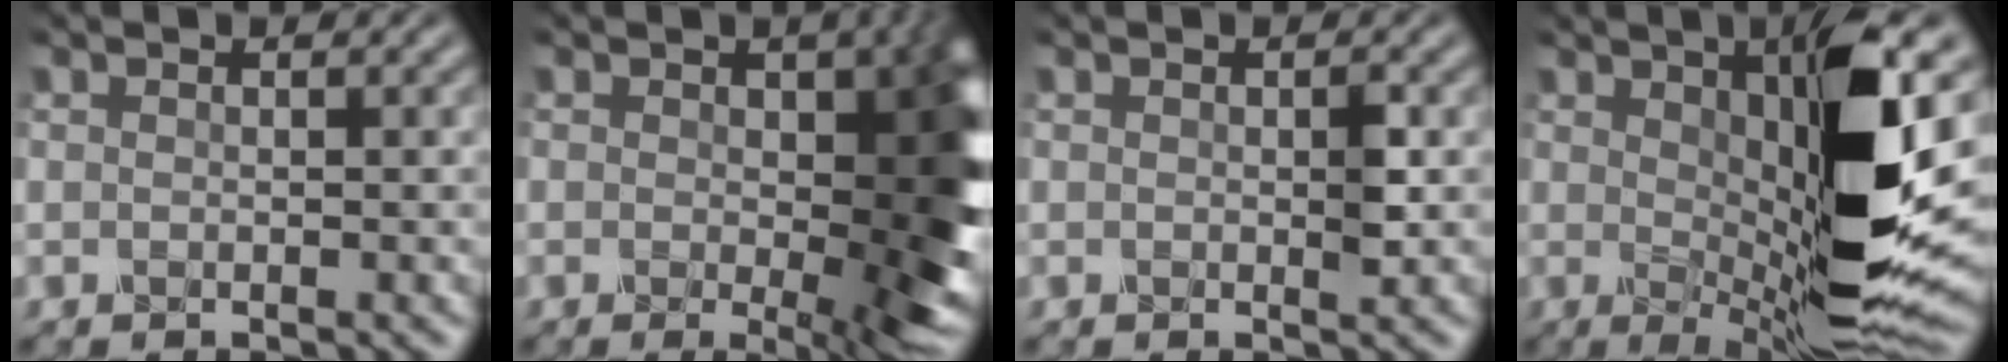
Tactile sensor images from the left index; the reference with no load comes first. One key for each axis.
{"total": 10.2, "fx": -0.2, "fy": 5.0, "fz": 8.9, "tx": -0.094, "ty": -0.009, "tz": -0.002}
{"total": 1.2, "fx": 0.1, "fy": 0.3, "fz": 1.1, "tx": -0.017, "ty": -0.002, "tz": 0.001}
{"total": 12.1, "fx": 1.6, "fy": 3.1, "fz": 11.5, "tx": -0.180, "ty": -0.019, "tz": 0.036}